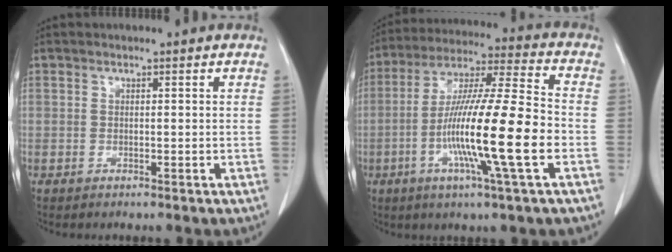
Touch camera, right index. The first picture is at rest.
{"total": 17.5, "force": [-4.5, -0.1, 16.9], "torque": [-0.312, -0.008, -0.085]}